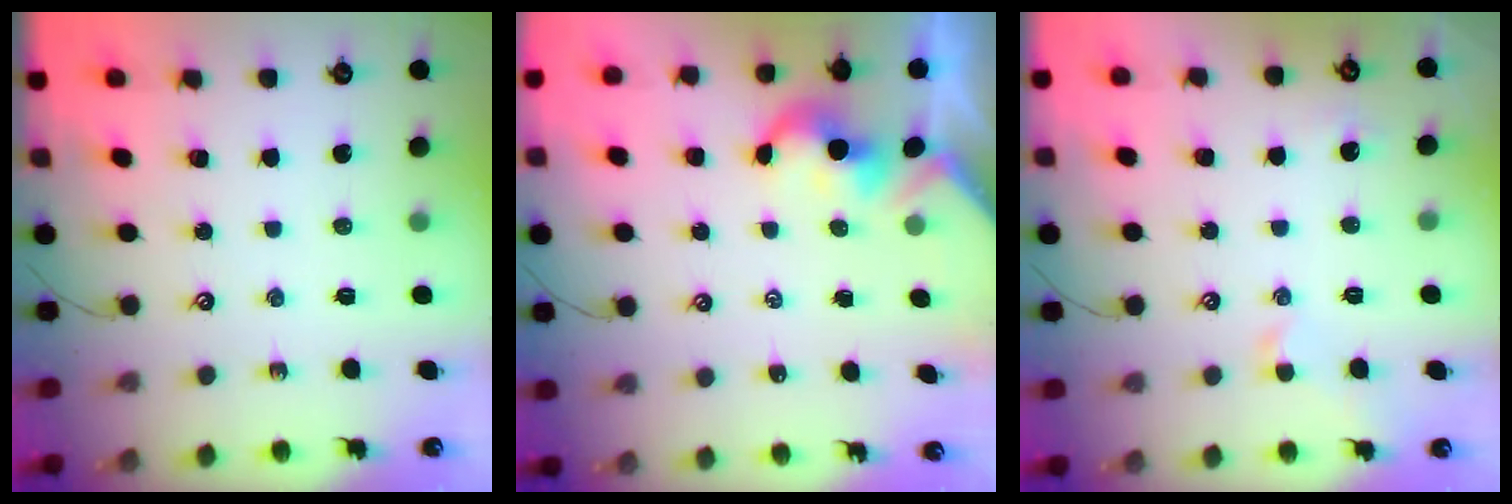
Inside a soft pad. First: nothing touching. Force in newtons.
{"total": 2.0, "press": 1.9, "slide": 0.4}
{"total": 2.3, "press": 2.2, "slide": 0.7}